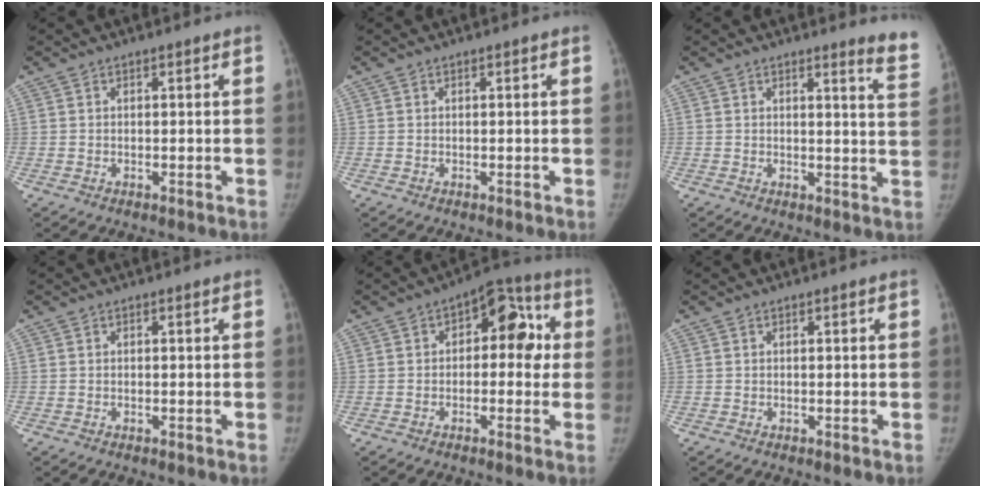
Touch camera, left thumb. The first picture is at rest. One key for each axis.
{"total": 0.0}
{"total": 6.5, "fx": 5.9, "fy": -0.4, "fz": 2.6, "tx": -0.021, "ty": -0.066, "tz": 0.046}
{"total": 0.0}
{"total": 10.5, "fx": 1.3, "fy": 6.3, "fz": 8.3, "tx": -0.053, "ty": 0.032, "tz": 0.005}
{"total": 0.0}